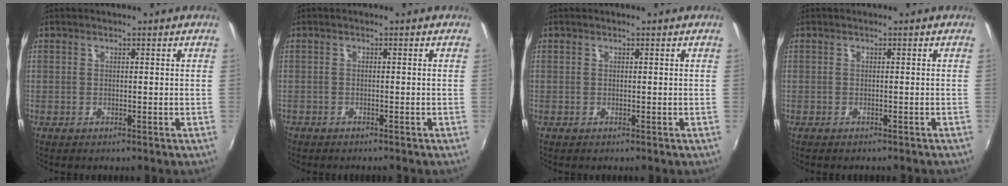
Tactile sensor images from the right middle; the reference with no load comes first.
{"total": 1.4, "force": [-1.2, 0.6, 0.2], "torque": [-0.014, -0.003, -0.024]}
{"total": 0.0}
{"total": 1.3, "force": [-1.2, 0.3, 0.4], "torque": [-0.012, -0.007, -0.016]}